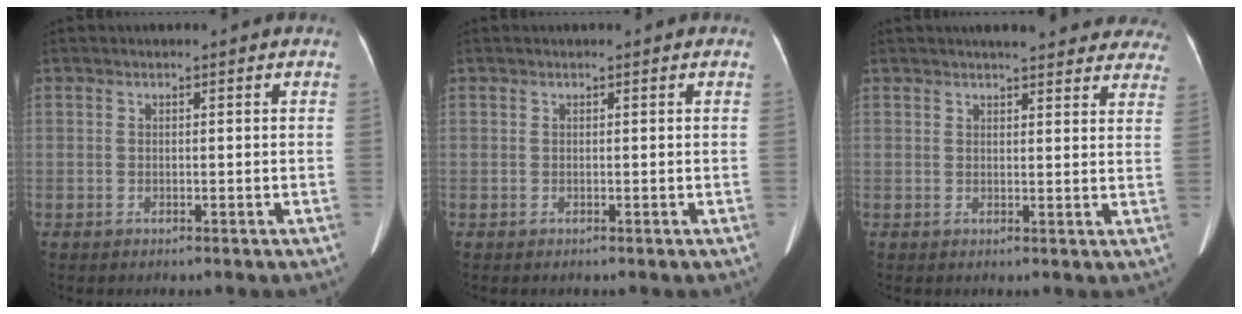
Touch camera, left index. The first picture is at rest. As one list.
[{"total": 0.0}, {"total": 17.6, "force": [15.8, 4.0, 6.7], "torque": [-0.064, 0.000, 0.172]}]